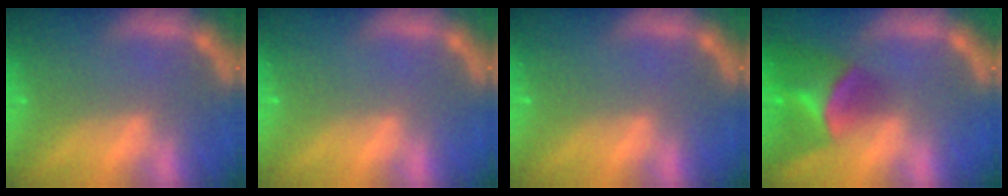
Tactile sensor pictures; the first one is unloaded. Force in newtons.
{"total": 0.0}
{"total": 0.0}
{"total": 7.4}